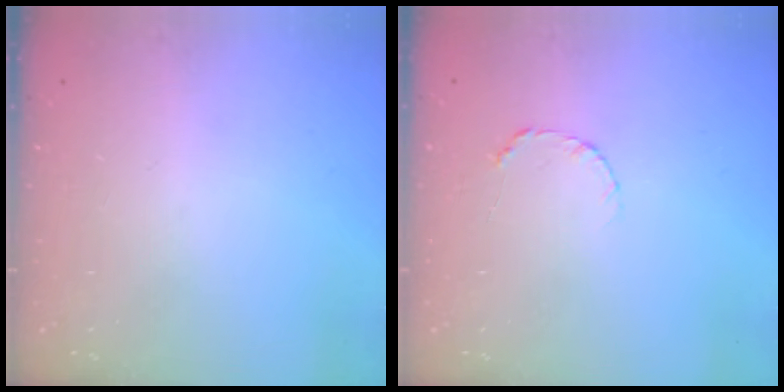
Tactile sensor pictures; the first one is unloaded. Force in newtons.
{"total": 3.5, "press": 3.5, "slide": 0.4}